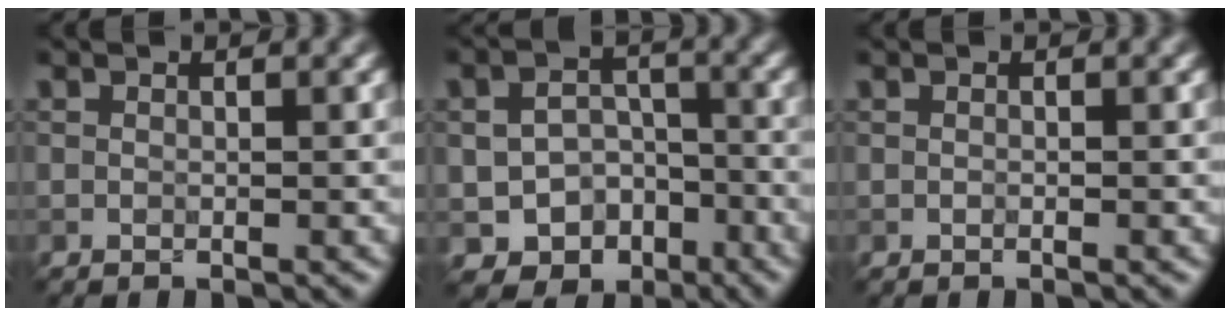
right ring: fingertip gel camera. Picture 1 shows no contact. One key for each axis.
{"total": 5.6, "fx": -3.0, "fy": 4.2, "fz": 2.2, "tx": -0.025, "ty": 0.002, "tz": -0.038}
{"total": 0.0}